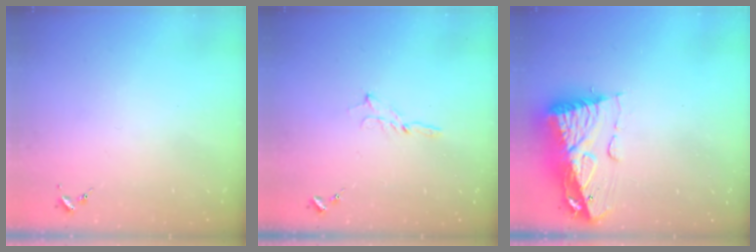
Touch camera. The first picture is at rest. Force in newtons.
{"total": 2.5, "press": 2.5, "slide": 0.2}
{"total": 12.6, "press": 12.5, "slide": 1.4}